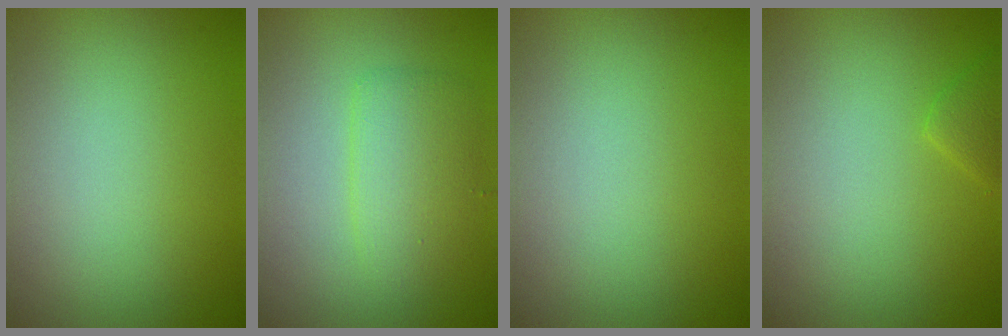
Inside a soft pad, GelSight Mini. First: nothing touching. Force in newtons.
{"total": 2.9, "press": 2.9, "slide": 0.2}
{"total": 0.0}
{"total": 1.3, "press": 1.3, "slide": 0.1}